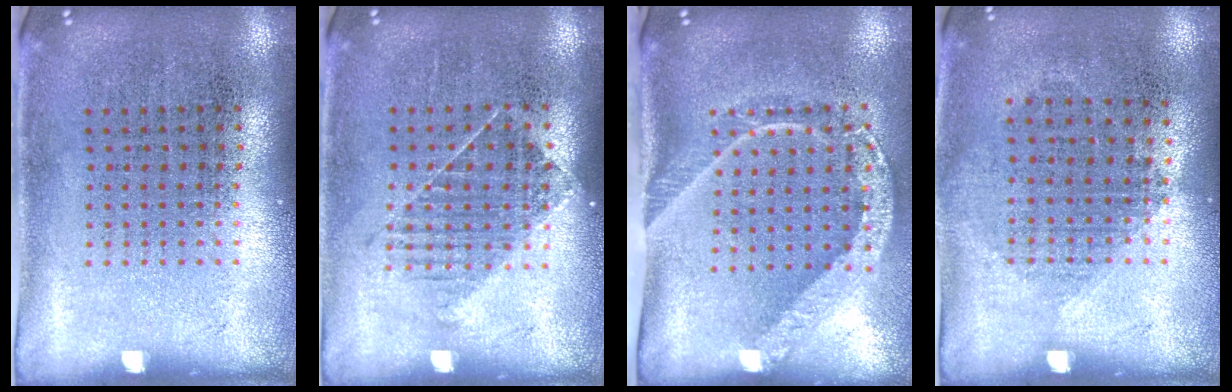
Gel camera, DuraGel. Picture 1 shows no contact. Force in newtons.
{"total": 1.1, "press": 0.9, "slide": 0.7}
{"total": 2.0, "press": 1.4, "slide": 1.4}
{"total": 1.0, "press": 0.9, "slide": 0.4}